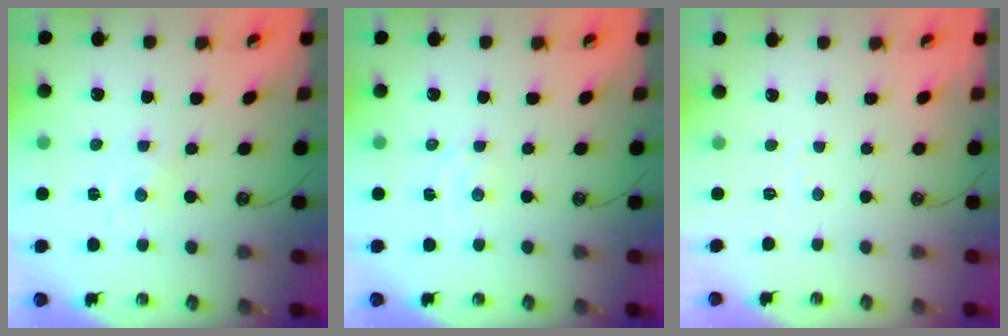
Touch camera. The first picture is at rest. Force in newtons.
{"total": 2.8, "press": 2.7, "slide": 0.4}
{"total": 2.3, "press": 2.2, "slide": 0.4}